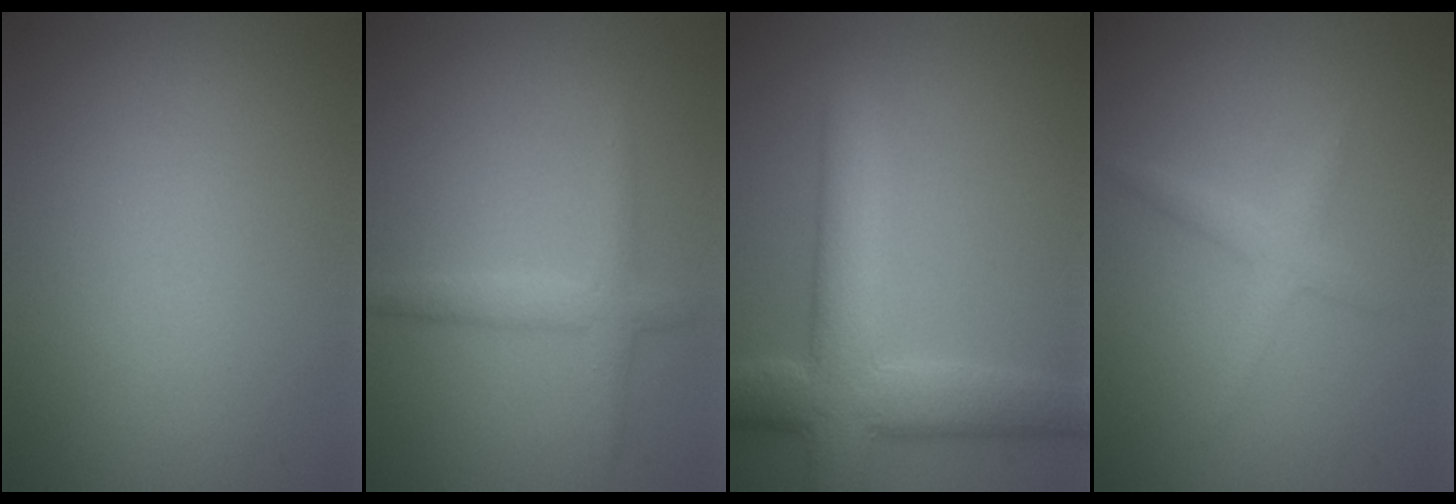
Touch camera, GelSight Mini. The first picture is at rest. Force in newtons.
{"total": 2.4, "press": 2.4, "slide": 0.2}
{"total": 7.3, "press": 7.2, "slide": 0.8}
{"total": 2.0, "press": 2.0, "slide": 0.1}